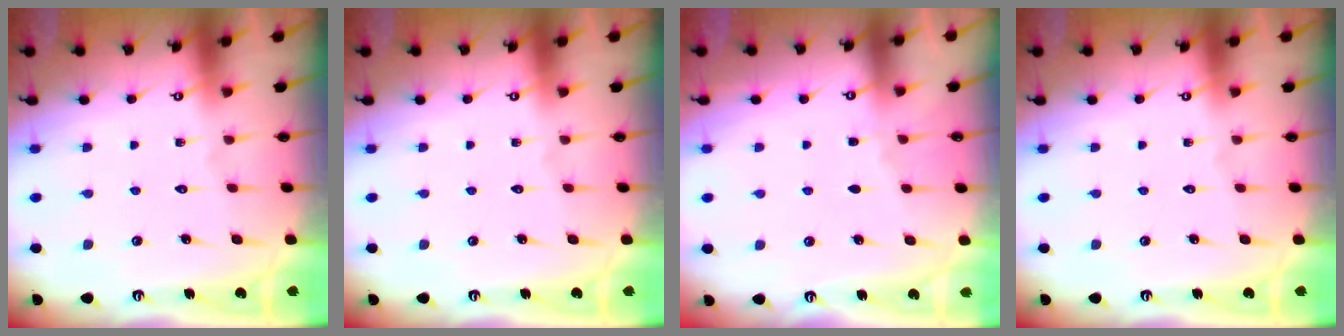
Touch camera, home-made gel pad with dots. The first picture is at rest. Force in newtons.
{"total": 0.0}
{"total": 2.9, "press": 2.9, "slide": 0.5}
{"total": 0.0}